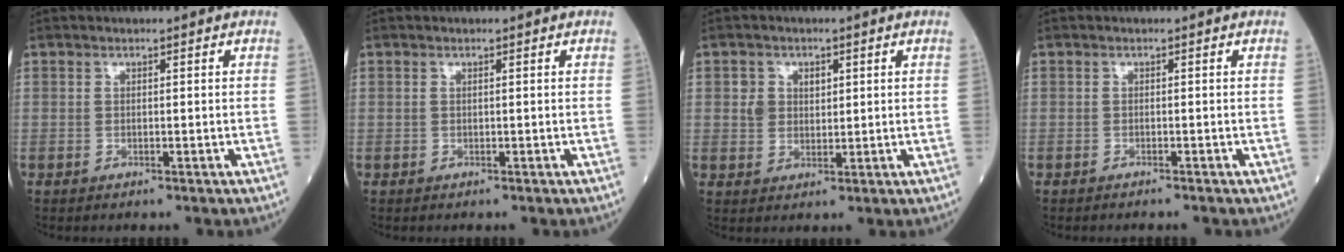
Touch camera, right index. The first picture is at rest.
{"total": 0.0}
{"total": 3.5, "force": [1.0, 2.9, 1.7], "torque": [-0.026, 0.008, 0.017]}
{"total": 0.9, "force": [-0.9, 0.0, 0.1], "torque": [-0.002, -0.001, -0.014]}